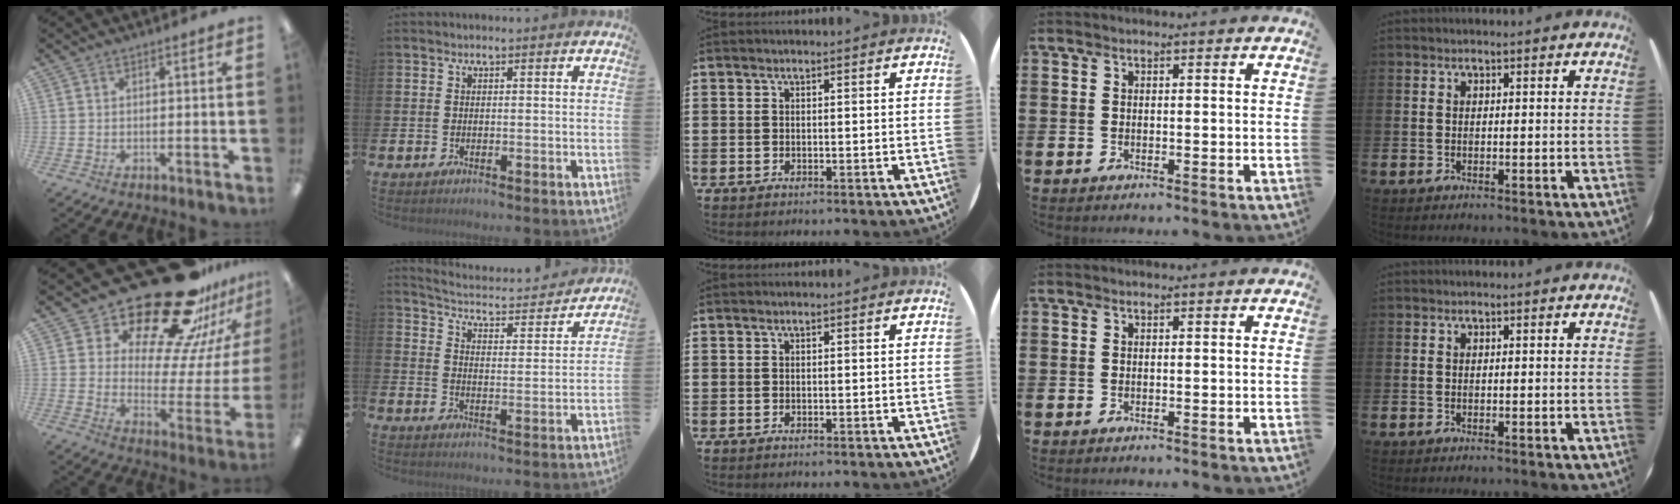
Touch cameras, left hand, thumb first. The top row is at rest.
{"thumb": {"total": 27.3, "force": [21.4, 10.6, 13.3], "torque": [-0.178, -0.162, 0.369]}, "index": {"total": 4.3, "force": [4.2, 0.6, 0.7], "torque": [-0.040, -0.040, 0.066]}}